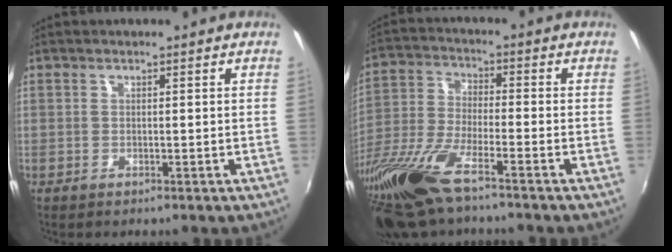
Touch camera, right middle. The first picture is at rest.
{"total": 18.7, "force": [-13.7, 4.0, 12.0], "torque": [-0.267, -0.047, -0.266]}